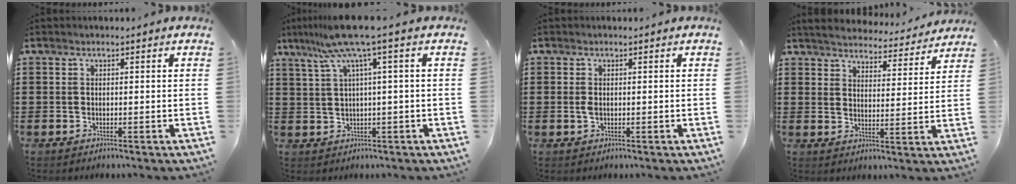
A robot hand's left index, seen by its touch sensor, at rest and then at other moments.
{"total": 7.7, "force": [3.2, -0.4, 7.0], "torque": [-0.156, -0.016, 0.051]}
{"total": 1.3, "force": [0.0, 0.6, 1.1], "torque": [-0.031, -0.002, -0.003]}
{"total": 4.5, "force": [4.5, 0.2, 0.3], "torque": [-0.031, -0.031, 0.077]}